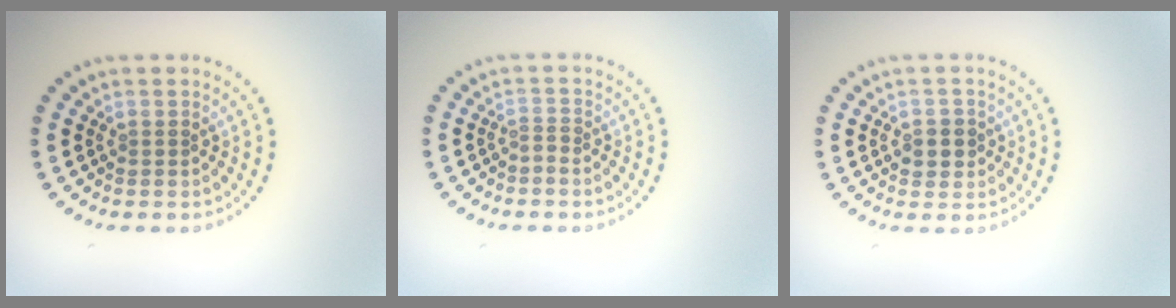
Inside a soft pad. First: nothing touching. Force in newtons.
{"total": 0.8, "press": 0.2, "slide": 0.7}
{"total": 2.2, "press": 2.1, "slide": 0.6}